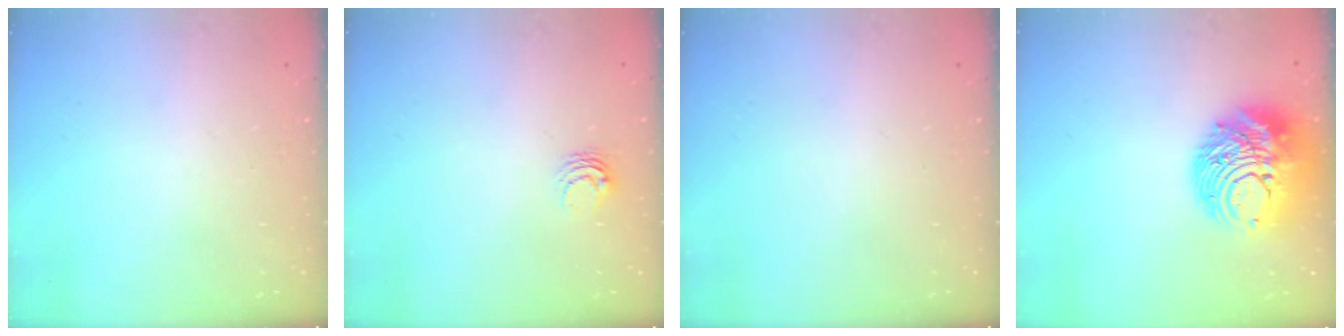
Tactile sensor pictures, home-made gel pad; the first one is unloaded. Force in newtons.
{"total": 4.7, "press": 4.7, "slide": 0.2}
{"total": 0.0}
{"total": 17.0, "press": 16.9, "slide": 1.7}